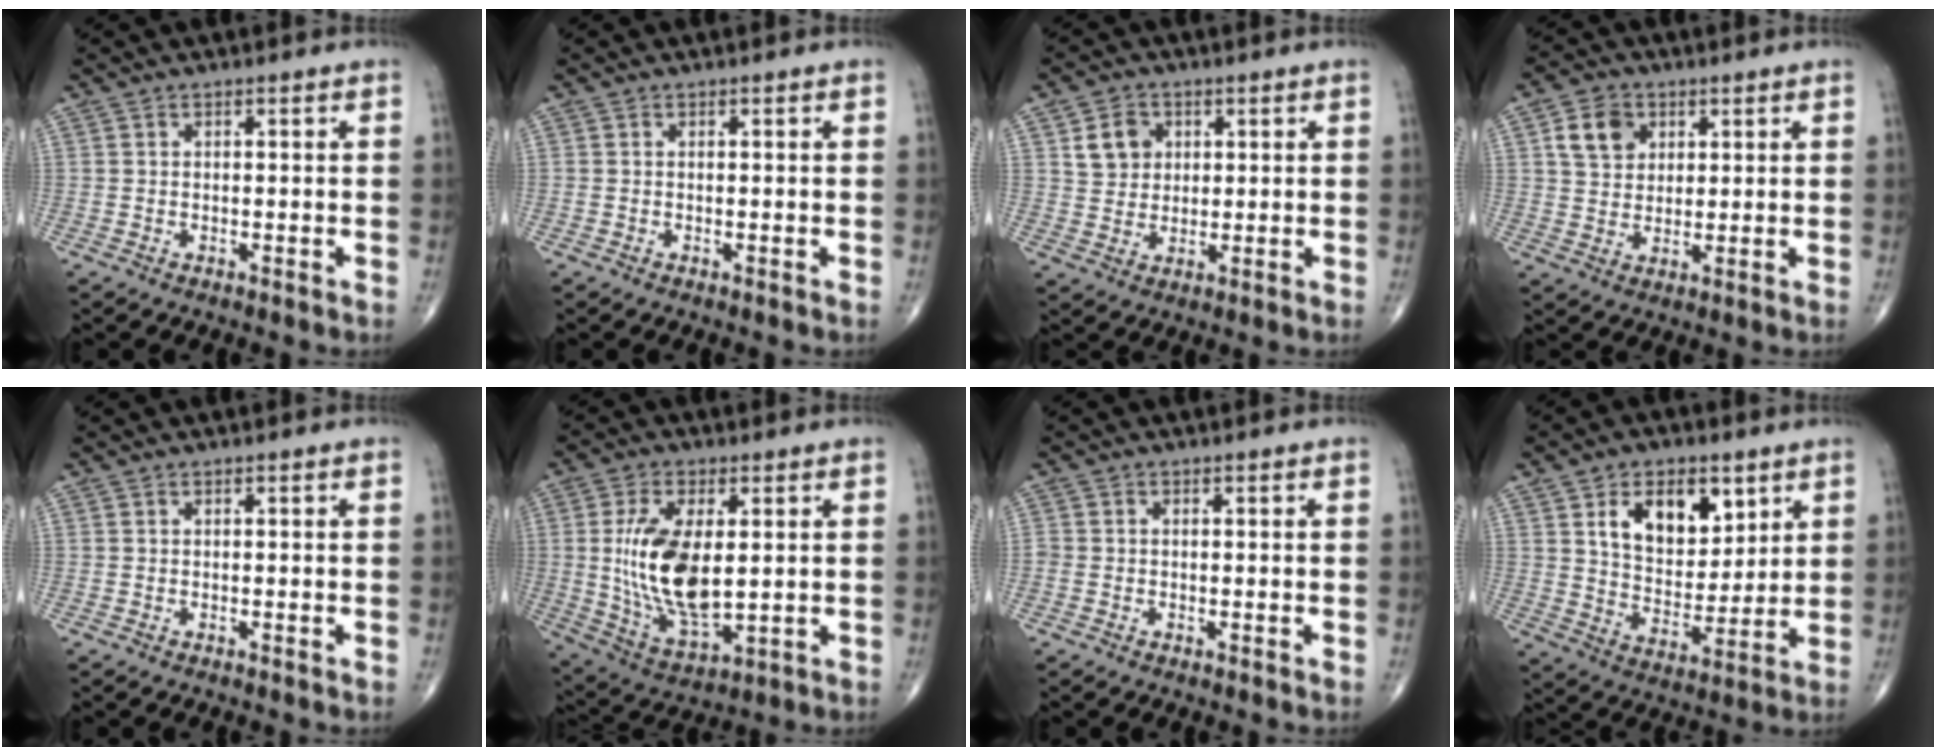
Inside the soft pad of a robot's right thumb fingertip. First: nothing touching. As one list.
[{"total": 0.0}, {"total": 6.1, "force": [2.1, 5.2, 2.6], "torque": [-0.020, -0.009, 0.037]}, {"total": 7.2, "force": [2.6, 5.7, 3.5], "torque": [-0.040, -0.006, 0.046]}, {"total": 0.0}, {"total": 15.7, "force": [1.3, 7.6, 13.7], "torque": [-0.261, -0.022, 0.038]}, {"total": 0.9, "force": [-0.3, 0.7, 0.5], "torque": [-0.008, 0.000, -0.008]}, {"total": 13.7, "force": [6.0, 8.3, 9.1], "torque": [-0.106, -0.035, 0.109]}]